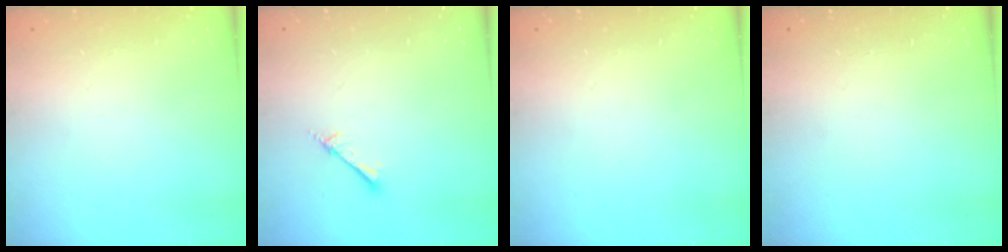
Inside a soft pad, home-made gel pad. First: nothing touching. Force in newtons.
{"total": 1.5, "press": 1.4, "slide": 0.2}
{"total": 0.0}
{"total": 0.0}